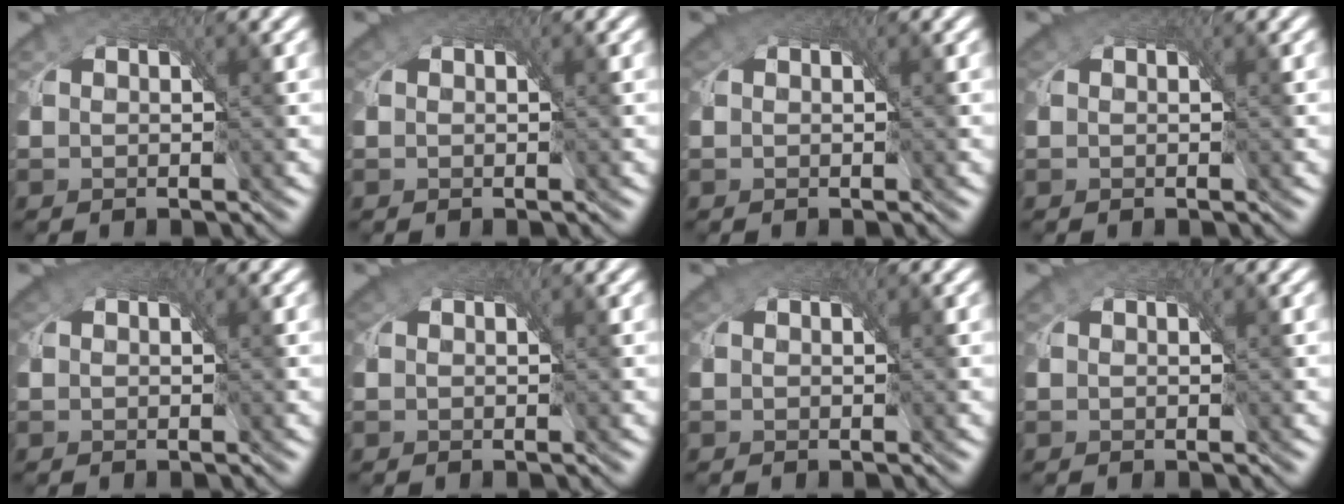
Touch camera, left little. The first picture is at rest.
{"total": 1.0, "force": [0.3, 0.9, 0.3], "torque": [-0.007, 0.000, 0.001]}
{"total": 1.8, "force": [0.7, 1.5, 0.8], "torque": [-0.017, 0.001, 0.006]}
{"total": 1.1, "force": [0.4, 0.9, 0.4], "torque": [-0.009, 0.000, 0.002]}
{"total": 1.8, "force": [0.6, 1.5, 0.8], "torque": [-0.018, 0.001, 0.005]}
{"total": 1.7, "force": [0.6, 1.4, 0.7], "torque": [-0.017, 0.001, 0.005]}
{"total": 1.3, "force": [0.4, 1.2, 0.5], "torque": [-0.013, -0.001, 0.002]}
{"total": 0.0}